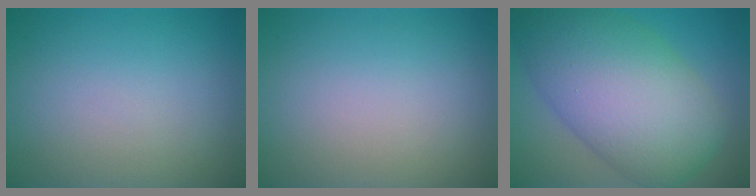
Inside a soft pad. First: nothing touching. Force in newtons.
{"total": 0.0}
{"total": 12.7, "press": 12.7, "slide": 0.4}